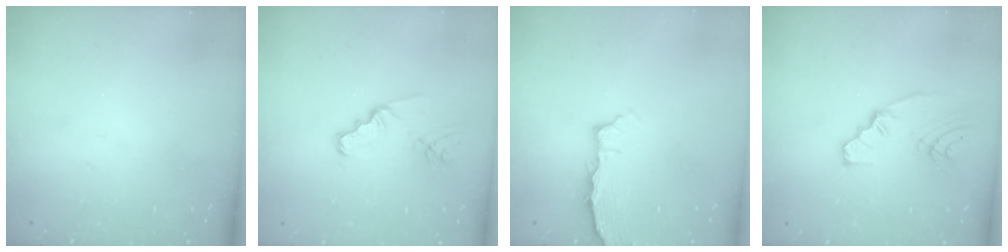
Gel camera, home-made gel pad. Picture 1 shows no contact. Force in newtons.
{"total": 2.6, "press": 2.6, "slide": 0.3}
{"total": 3.2, "press": 3.2, "slide": 0.4}
{"total": 6.2, "press": 5.0, "slide": 3.7}